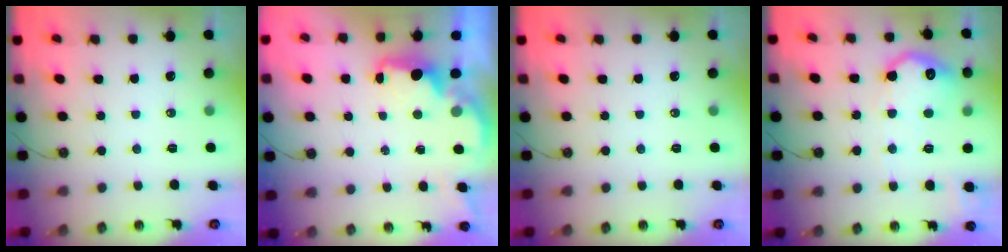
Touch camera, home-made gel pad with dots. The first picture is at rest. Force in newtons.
{"total": 2.0, "press": 1.9, "slide": 0.8}
{"total": 0.0}
{"total": 14.4, "press": 14.4, "slide": 0.7}